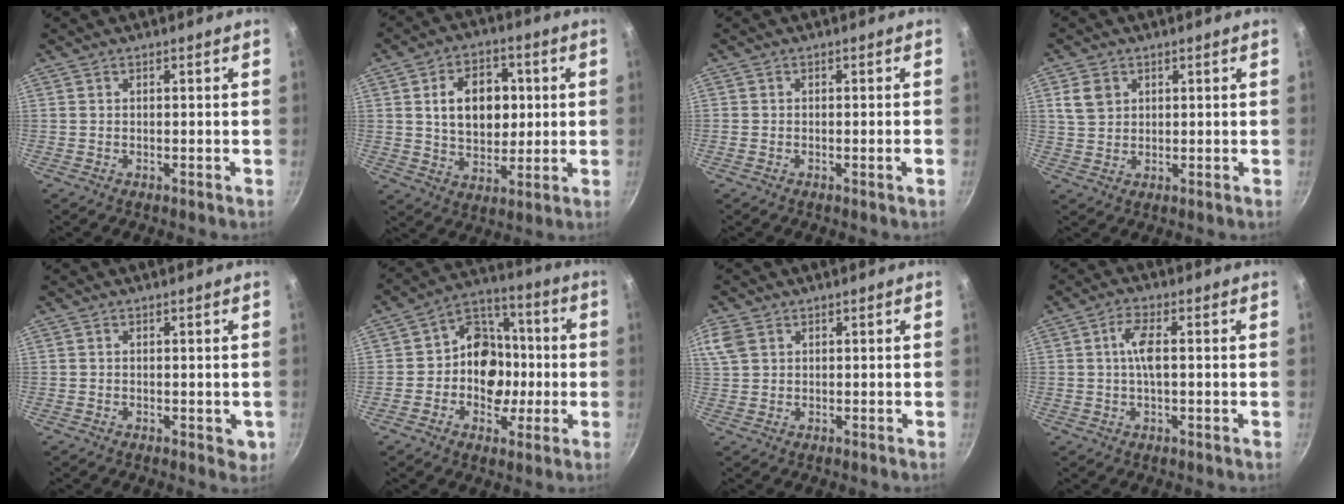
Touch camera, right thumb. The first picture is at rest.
{"total": 13.0, "force": [2.2, 9.3, 8.9], "torque": [-0.099, -0.003, 0.038]}
{"total": 1.1, "force": [-0.5, 0.1, 1.0], "torque": [-0.018, 0.008, -0.010]}
{"total": 4.0, "force": [1.6, 3.3, 1.7], "torque": [-0.015, 0.001, 0.032]}
{"total": 2.8, "force": [-0.1, 1.8, 2.2], "torque": [-0.021, -0.003, 0.000]}
{"total": 13.2, "force": [-1.3, 10.8, 7.4], "torque": [-0.061, 0.029, -0.037]}
{"total": 5.7, "force": [2.4, 4.1, 3.1], "torque": [-0.065, 0.007, 0.048]}
{"total": 5.0, "force": [0.5, 1.7, 4.6], "torque": [-0.097, 0.009, 0.005]}